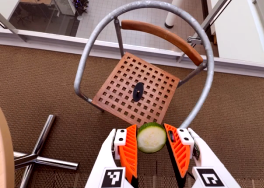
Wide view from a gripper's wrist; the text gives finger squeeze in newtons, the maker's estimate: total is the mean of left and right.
{"total": 9.1, "left": 9.4, "right": 8.9}